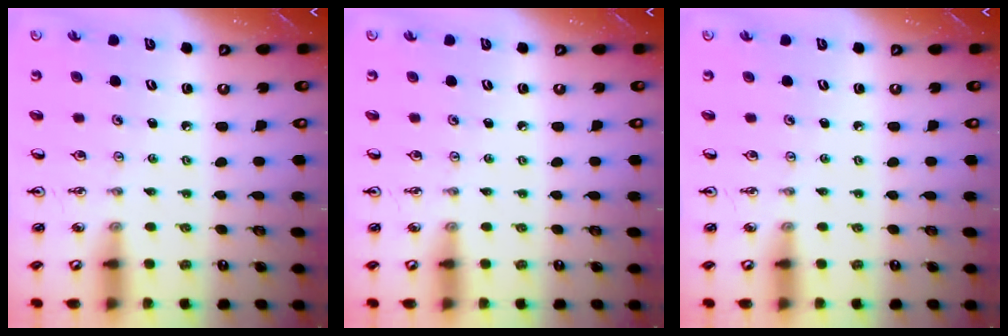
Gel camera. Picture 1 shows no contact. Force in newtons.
{"total": 0.0}
{"total": 0.0}